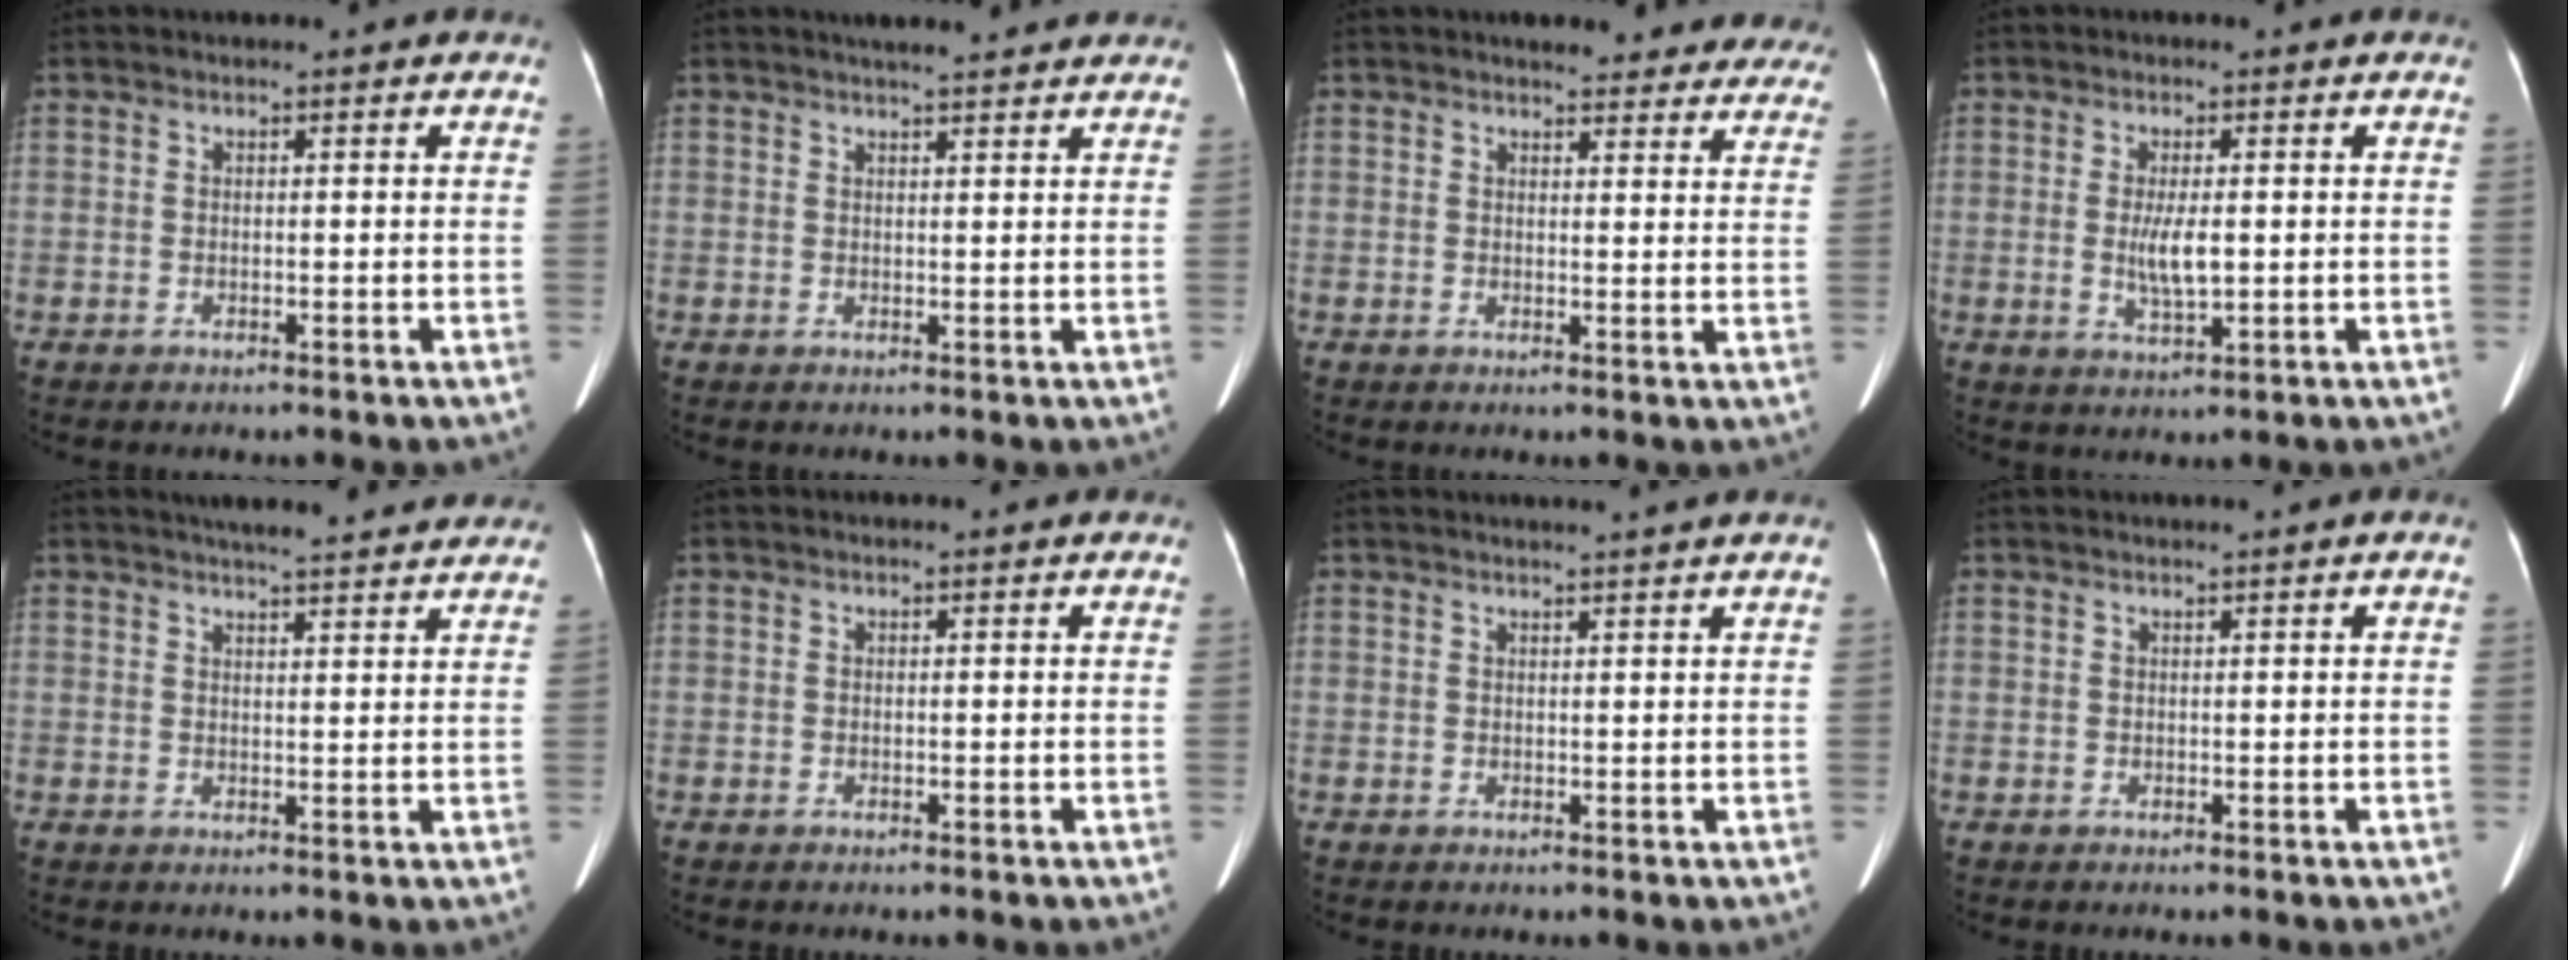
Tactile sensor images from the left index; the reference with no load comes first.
{"total": 7.2, "force": [6.4, 1.2, 3.1], "torque": [-0.041, 0.019, 0.078]}
{"total": 14.2, "force": [13.1, 3.8, 4.1], "torque": [-0.008, -0.007, 0.128]}
{"total": 4.4, "force": [-0.1, 1.1, 4.2], "torque": [-0.084, -0.007, -0.001]}
{"total": 11.9, "force": [10.6, 1.5, 5.0], "torque": [-0.063, 0.017, 0.124]}
{"total": 0.0}
{"total": 4.2, "force": [3.7, -1.0, 1.7], "torque": [-0.020, 0.013, 0.045]}
{"total": 0.9, "force": [0.6, -0.3, 0.6], "torque": [-0.015, 0.005, 0.019]}